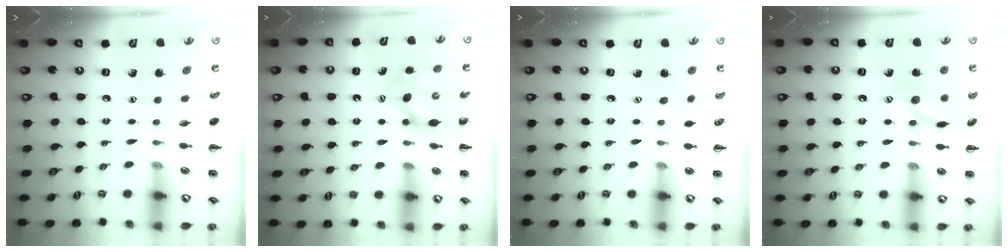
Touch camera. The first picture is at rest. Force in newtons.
{"total": 6.4, "press": 6.3, "slide": 1.0}
{"total": 3.4, "press": 3.3, "slide": 0.8}
{"total": 11.1, "press": 11.1, "slide": 0.5}